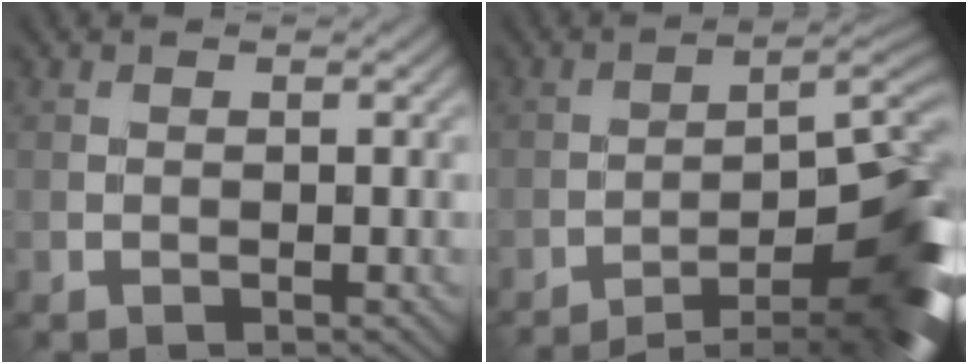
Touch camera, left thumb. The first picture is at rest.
{"total": 13.7, "force": [-8.8, 3.2, 10.0], "torque": [-0.137, 0.003, -0.125]}